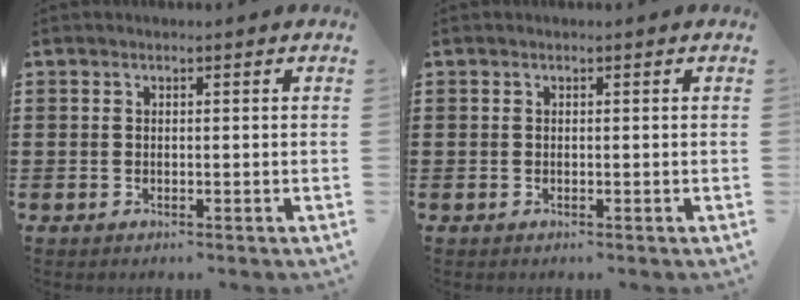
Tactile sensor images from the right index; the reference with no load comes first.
{"total": 0.0}